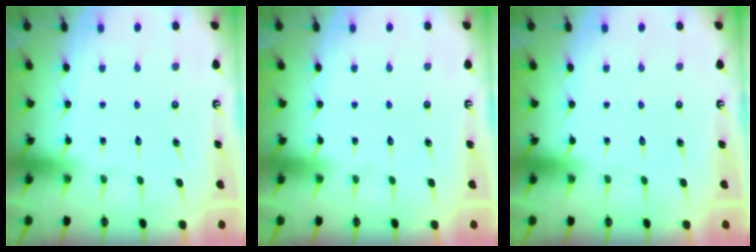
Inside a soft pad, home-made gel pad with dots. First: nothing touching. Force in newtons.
{"total": 0.0}
{"total": 0.0}